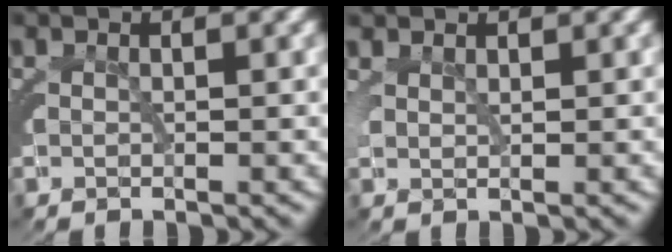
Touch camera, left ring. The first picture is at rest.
{"total": 1.7, "force": [1.4, 0.5, 0.7], "torque": [-0.015, 0.002, 0.028]}